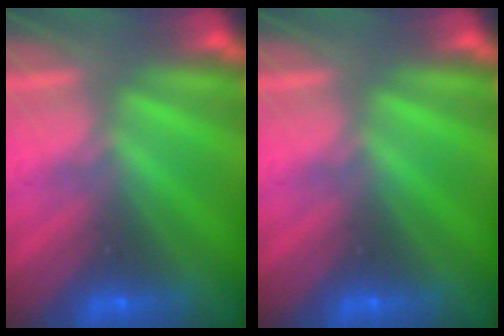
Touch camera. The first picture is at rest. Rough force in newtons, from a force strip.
{"total": 0.0}